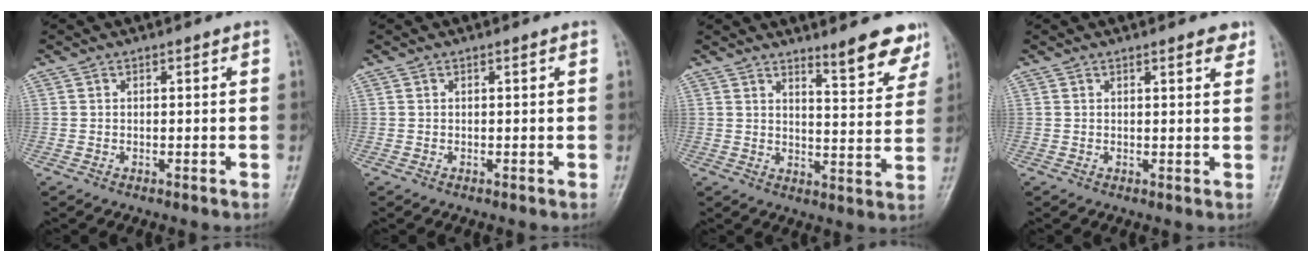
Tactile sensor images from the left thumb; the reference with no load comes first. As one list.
[{"total": 0.0}, {"total": 8.7, "force": [6.9, 1.8, 4.9], "torque": [-0.043, -0.053, 0.093]}, {"total": 2.5, "force": [1.9, 0.7, 1.6], "torque": [-0.011, -0.007, 0.021]}]